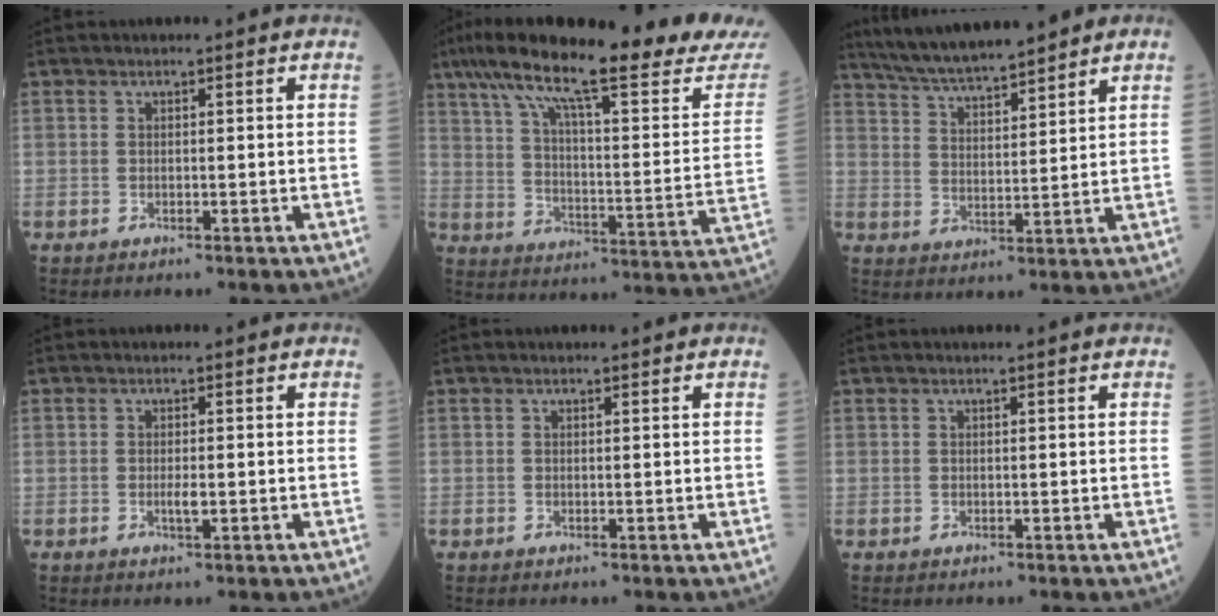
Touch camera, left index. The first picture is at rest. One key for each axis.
{"total": 27.4, "fx": 22.7, "fy": 2.0, "fz": 15.1, "tx": -0.247, "ty": -0.026, "tz": 0.314}
{"total": 11.5, "fx": 10.2, "fy": 0.8, "fz": 5.2, "tx": -0.091, "ty": 0.018, "tz": 0.178}
{"total": 1.4, "fx": -0.2, "fy": 0.3, "fz": 1.3, "tx": -0.027, "ty": -0.002, "tz": -0.001}
{"total": 0.8, "fx": 0.7, "fy": 0.1, "fz": 0.4, "tx": -0.010, "ty": 0.007, "tz": 0.011}
{"total": 1.0, "fx": 0.8, "fy": 0.0, "fz": 0.6, "tx": -0.011, "ty": 0.010, "tz": 0.013}